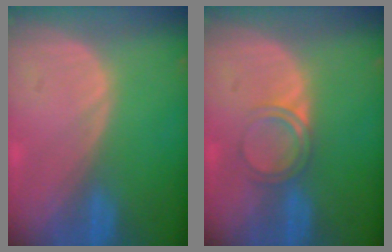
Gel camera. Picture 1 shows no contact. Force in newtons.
{"total": 3.0, "press": 3.0, "slide": 0.3}